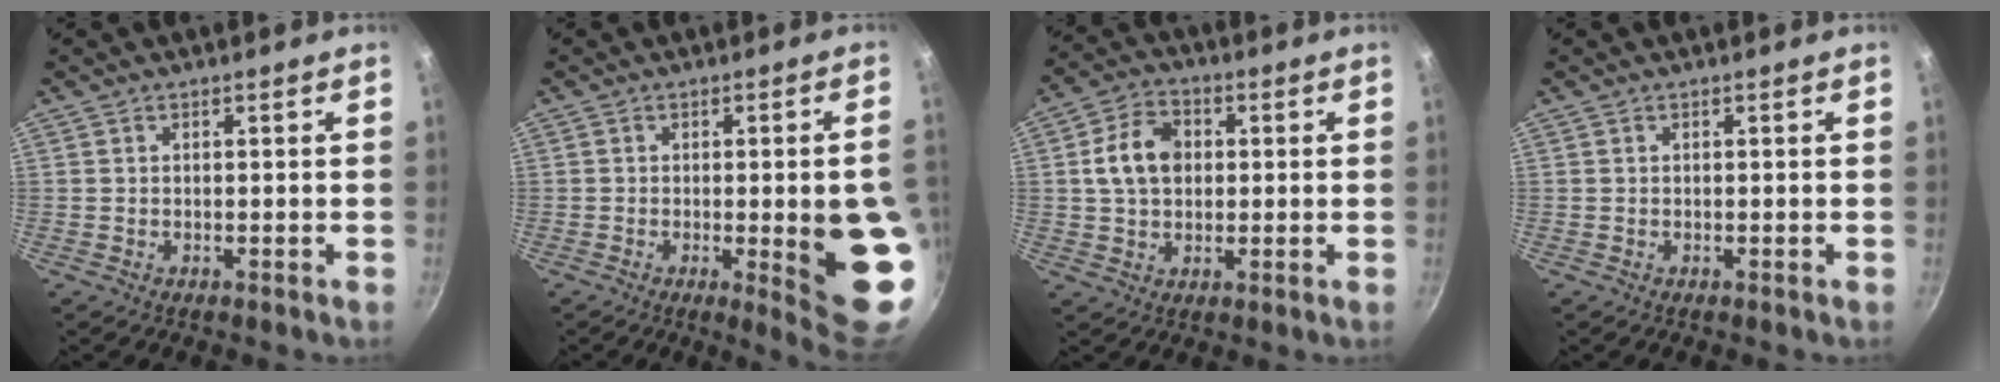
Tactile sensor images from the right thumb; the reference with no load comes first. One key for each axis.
{"total": 13.1, "fx": -1.8, "fy": 2.6, "fz": 12.7, "tx": -0.140, "ty": 0.001, "tz": -0.016}
{"total": 9.5, "fx": 1.3, "fy": 7.1, "fz": 6.2, "tx": -0.091, "ty": 0.014, "tz": 0.013}
{"total": 0.0}